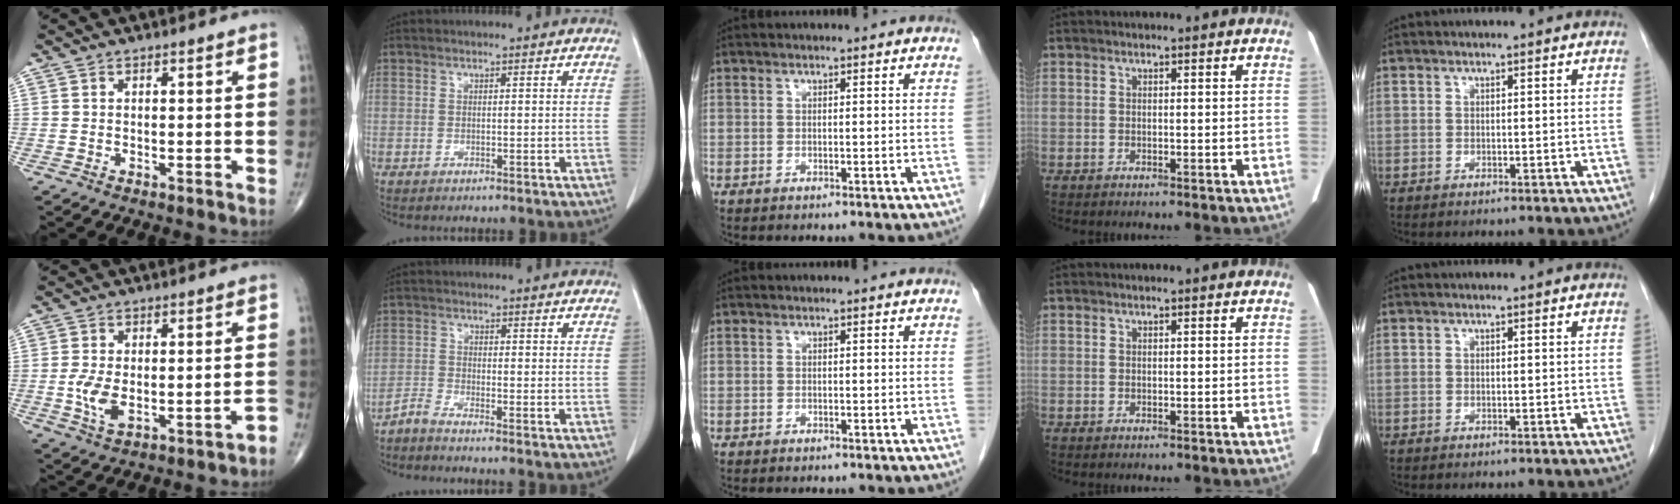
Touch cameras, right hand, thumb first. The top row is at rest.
{"thumb": {"total": 7.6, "force": [-3.1, 3.9, 5.8], "torque": [-0.089, 0.035, -0.042]}, "index": {"total": 2.4, "force": [-2.1, 0.1, 1.1], "torque": [-0.029, 0.004, -0.045]}}